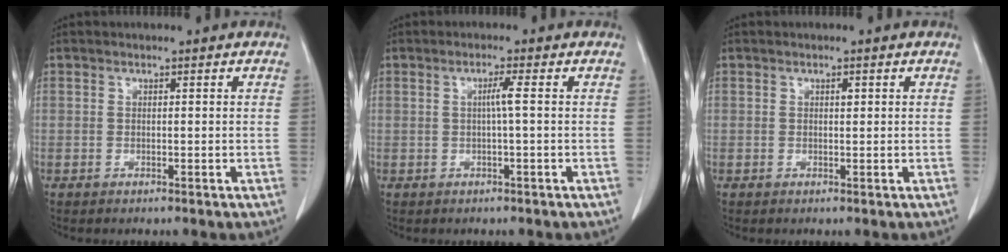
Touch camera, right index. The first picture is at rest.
{"total": 2.0, "force": [0.0, -0.5, 1.9], "torque": [-0.034, 0.002, 0.000]}
{"total": 0.6, "force": [0.2, 0.3, 0.5], "torque": [-0.010, -0.001, 0.003]}